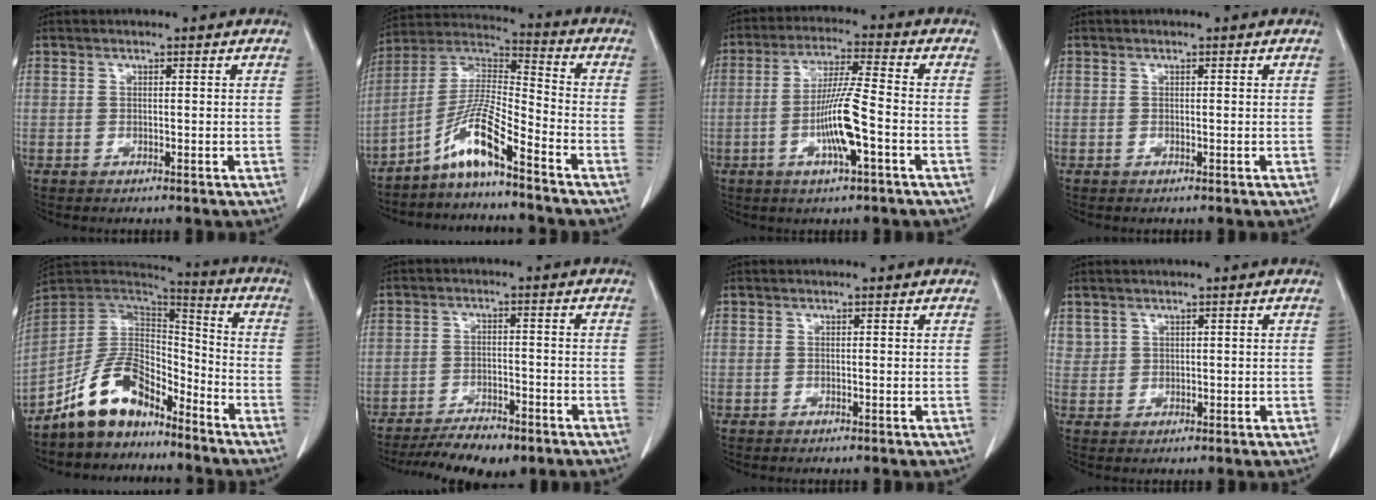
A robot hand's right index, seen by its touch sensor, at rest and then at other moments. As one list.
[{"total": 9.6, "force": [-6.5, 0.2, 7.0], "torque": [-0.147, 0.009, -0.128]}, {"total": 9.5, "force": [-2.7, 0.2, 9.1], "torque": [-0.175, -0.003, -0.052]}, {"total": 0.0}, {"total": 11.9, "force": [-8.9, 5.4, 5.7], "torque": [-0.112, 0.036, -0.168]}, {"total": 9.3, "force": [-7.5, 2.8, 4.8], "torque": [-0.070, -0.009, -0.116]}, {"total": 0.0}, {"total": 1.8, "force": [1.2, 1.4, 0.1], "torque": [0.011, 0.006, 0.021]}]